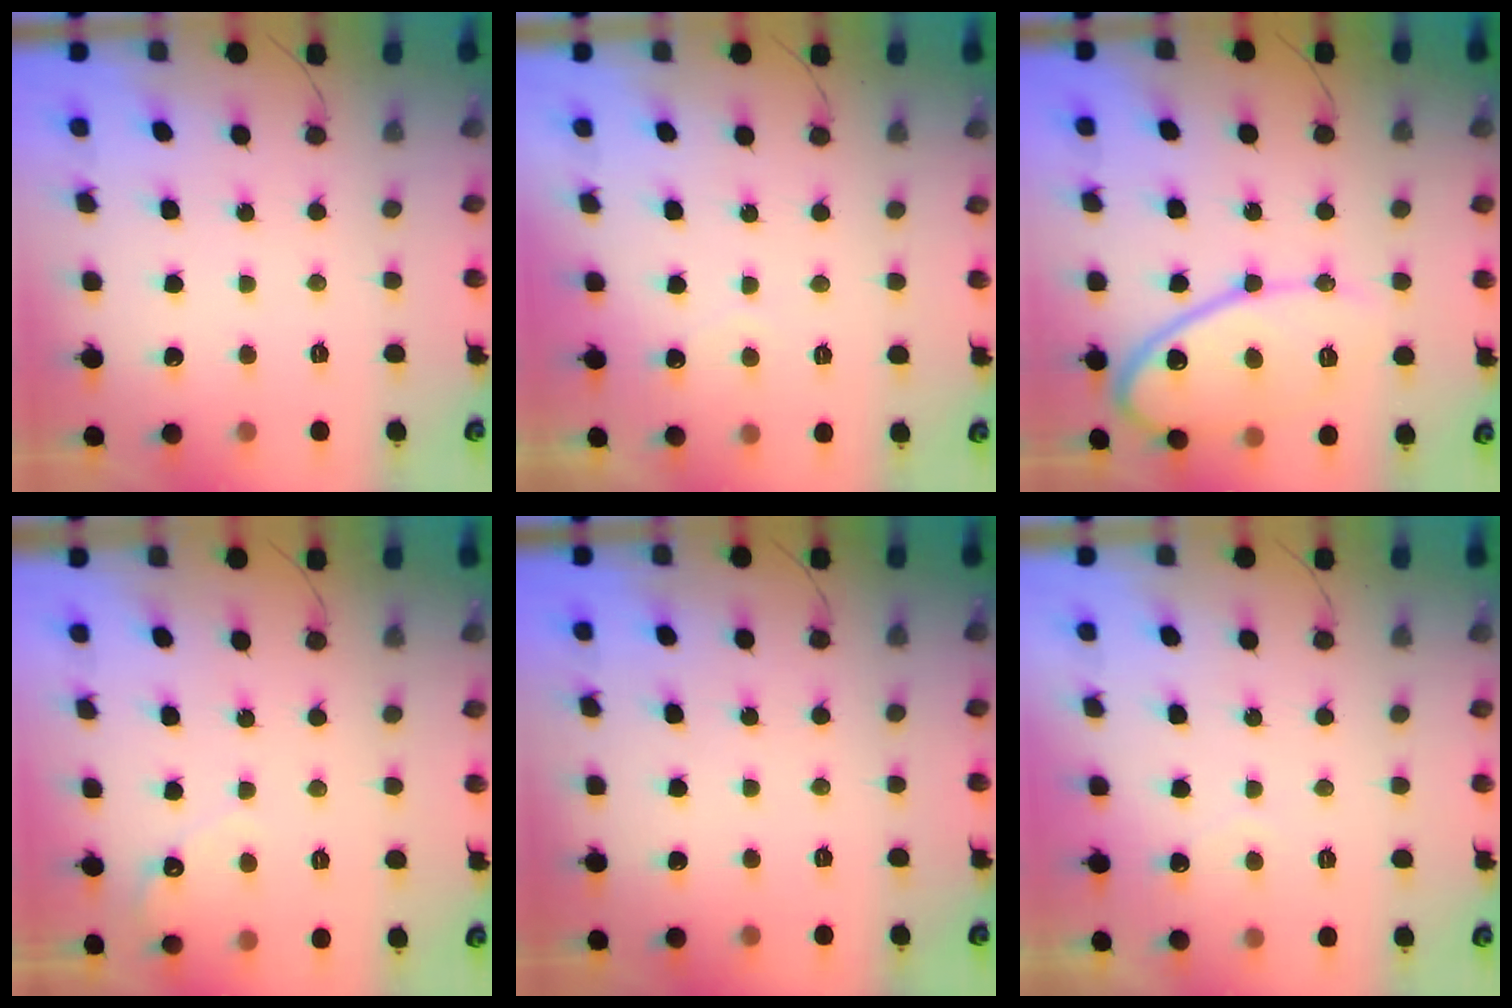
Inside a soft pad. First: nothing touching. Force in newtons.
{"total": 2.2, "press": 2.2, "slide": 0.1}
{"total": 13.2, "press": 13.2, "slide": 1.2}
{"total": 2.8, "press": 2.8, "slide": 0.2}
{"total": 0.0}
{"total": 2.2, "press": 2.2, "slide": 0.1}